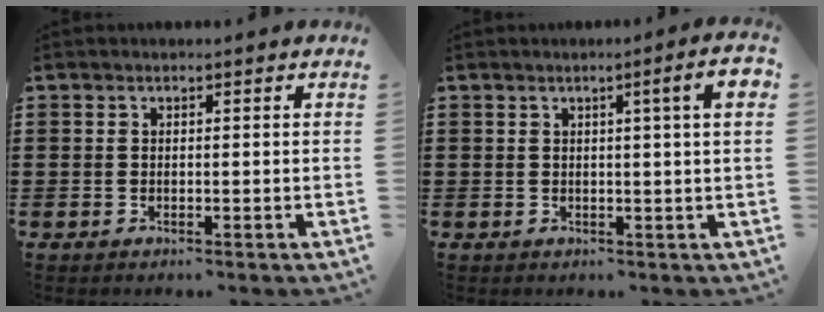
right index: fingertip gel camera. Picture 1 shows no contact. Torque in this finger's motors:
{"motor_torque": [0.71, -0.19, 0.12, 0.04]}